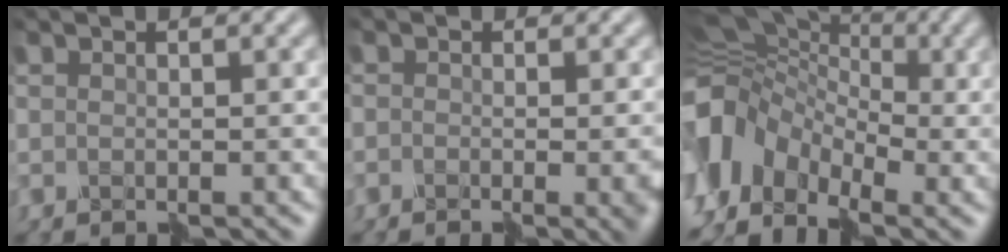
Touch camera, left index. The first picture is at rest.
{"total": 4.3, "force": [-2.0, 1.8, 3.4], "torque": [-0.028, -0.003, -0.025]}
{"total": 7.9, "force": [-3.0, 6.2, 3.9], "torque": [-0.089, 0.015, -0.074]}